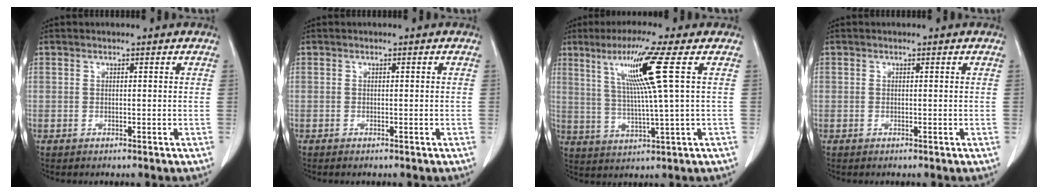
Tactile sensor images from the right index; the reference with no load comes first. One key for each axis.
{"total": 0.5, "fx": -0.3, "fy": -0.2, "fz": 0.4, "tx": -0.014, "ty": -0.003, "tz": -0.004}
{"total": 10.3, "fx": 3.9, "fy": -2.3, "fz": 9.2, "tx": -0.170, "ty": 0.003, "tz": 0.079}
{"total": 0.0}